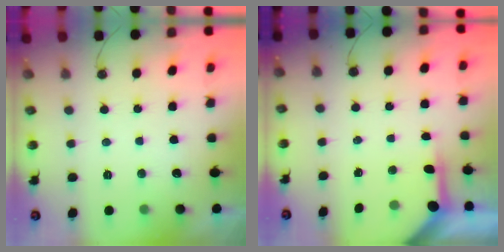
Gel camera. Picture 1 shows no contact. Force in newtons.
{"total": 4.0, "press": 4.0, "slide": 0.5}